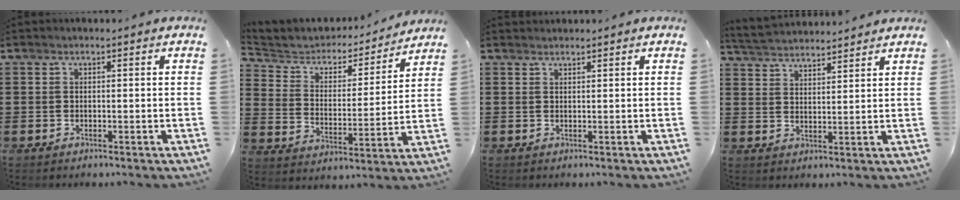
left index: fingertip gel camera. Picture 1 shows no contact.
{"total": 3.9, "force": [3.4, 1.9, 0.4], "torque": [-0.036, -0.026, 0.050]}
{"total": 1.0, "force": [1.0, 0.0, 0.0], "torque": [-0.002, -0.001, 0.020]}
{"total": 3.8, "force": [3.8, 0.2, 0.3], "torque": [-0.021, -0.014, 0.068]}